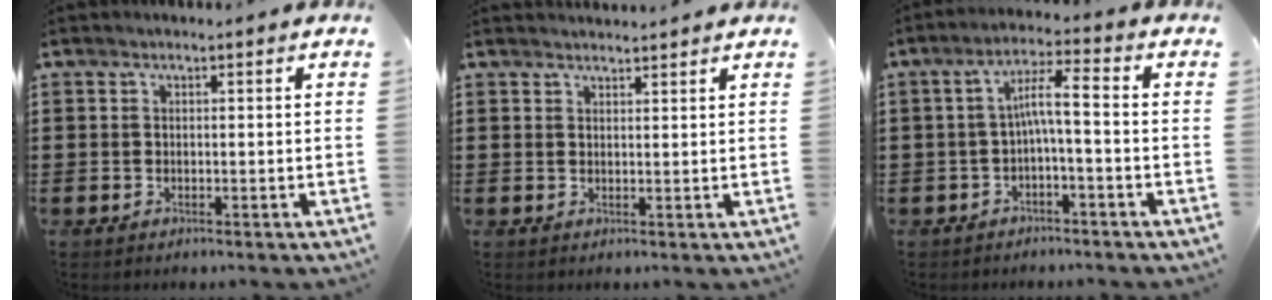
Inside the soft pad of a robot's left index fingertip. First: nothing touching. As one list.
[{"total": 1.5, "force": [1.5, 0.1, 0.1], "torque": [-0.005, 0.002, 0.030]}, {"total": 5.2, "force": [-1.1, 1.1, 4.9], "torque": [-0.098, 0.015, -0.027]}]